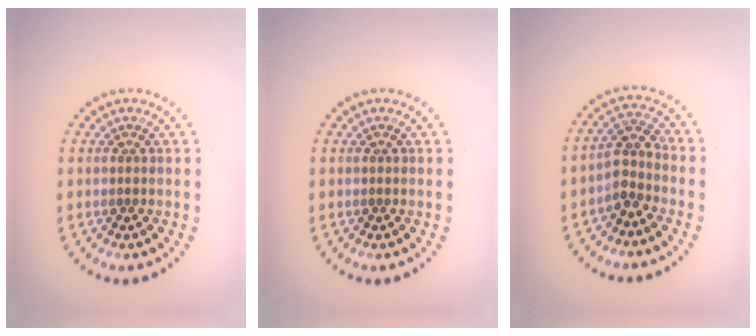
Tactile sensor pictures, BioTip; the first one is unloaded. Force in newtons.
{"total": 0.0}
{"total": 2.6, "press": 2.0, "slide": 1.6}